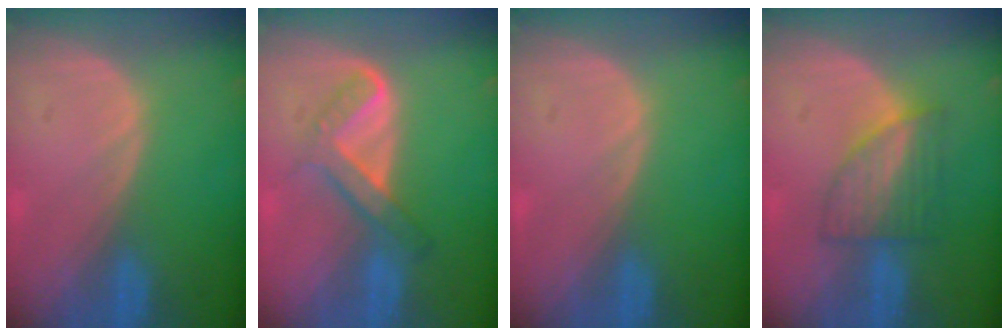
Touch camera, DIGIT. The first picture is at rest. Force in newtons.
{"total": 5.3, "press": 5.1, "slide": 1.5}
{"total": 0.0}
{"total": 5.8, "press": 5.7, "slide": 0.8}